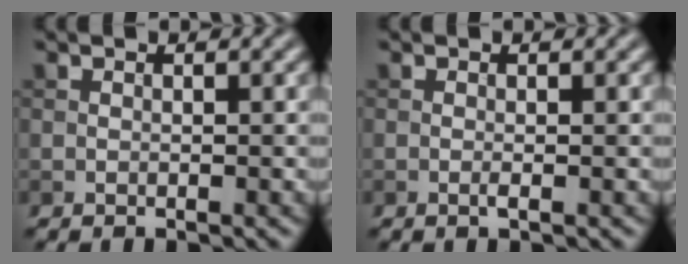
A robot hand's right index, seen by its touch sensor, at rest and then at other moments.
{"total": 0.6, "force": [-0.2, 0.1, 0.6], "torque": [-0.013, -0.003, -0.005]}